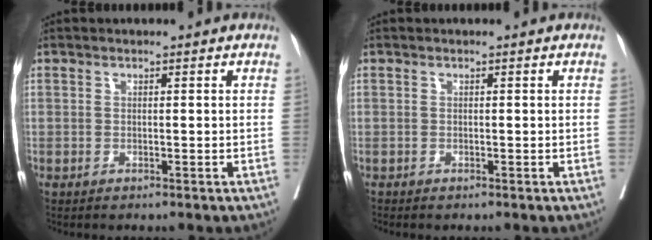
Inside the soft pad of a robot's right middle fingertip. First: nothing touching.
{"total": 0.0}